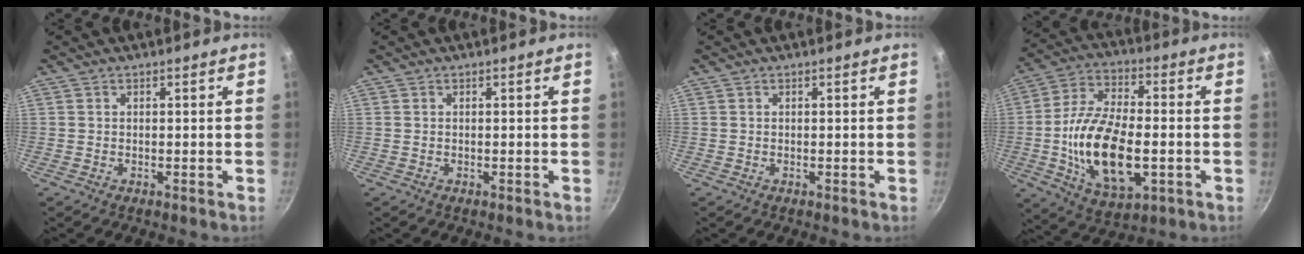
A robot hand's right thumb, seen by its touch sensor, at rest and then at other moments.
{"total": 0.0}
{"total": 0.0}
{"total": 19.4, "force": [-3.3, 9.9, 16.3], "torque": [-0.293, 0.017, -0.057]}